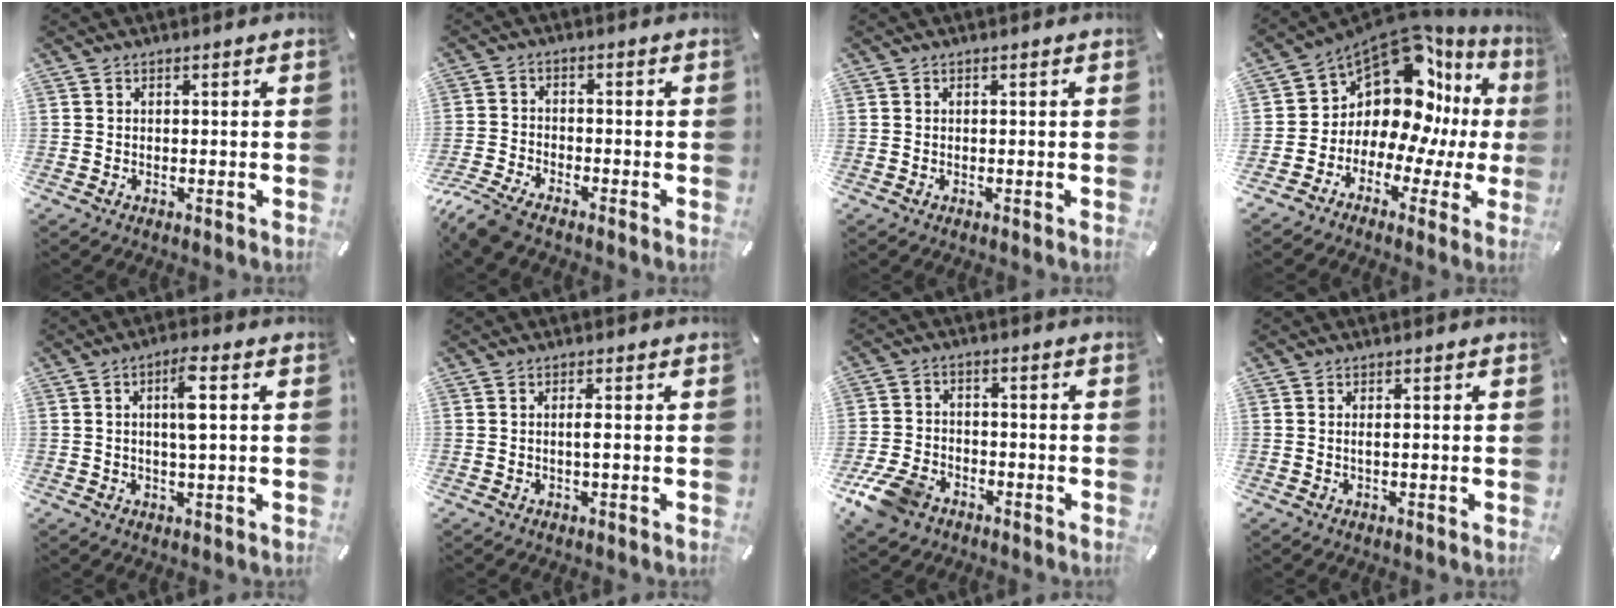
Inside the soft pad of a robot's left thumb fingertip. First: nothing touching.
{"total": 6.4, "force": [-5.6, 1.5, 2.6], "torque": [-0.075, 0.007, -0.115]}
{"total": 0.0}
{"total": 13.2, "force": [6.7, 8.5, 7.7], "torque": [-0.135, -0.094, 0.109]}
{"total": 6.5, "force": [1.1, 1.3, 6.3], "torque": [-0.114, 0.001, 0.013]}
{"total": 1.8, "force": [-0.1, 0.2, 1.8], "torque": [-0.037, -0.003, -0.002]}
{"total": 9.2, "force": [-5.8, 5.8, 4.1], "torque": [-0.089, 0.030, -0.108]}
{"total": 0.9, "force": [-0.1, 0.2, 0.9], "torque": [-0.019, -0.002, -0.002]}